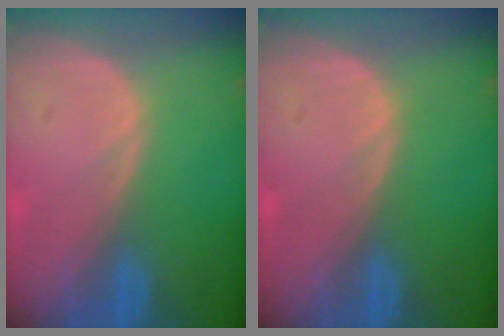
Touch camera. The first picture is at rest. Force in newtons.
{"total": 0.0}